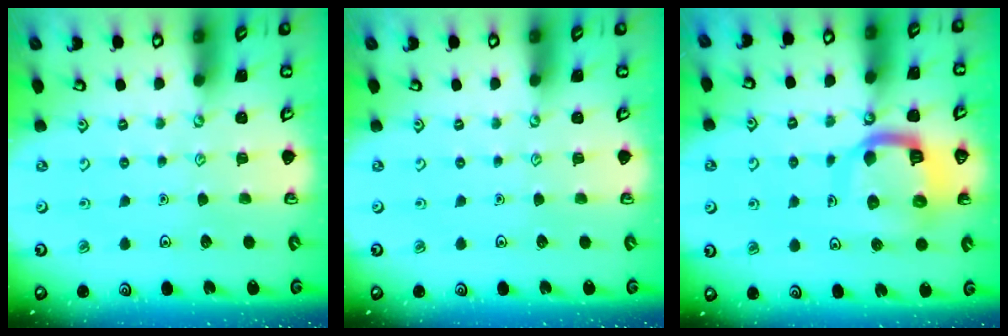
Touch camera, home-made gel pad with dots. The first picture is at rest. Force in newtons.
{"total": 0.0}
{"total": 13.1, "press": 13.0, "slide": 1.5}